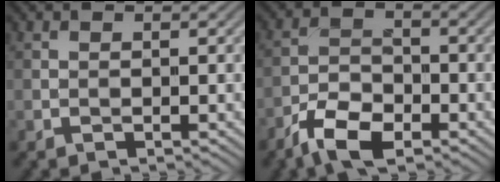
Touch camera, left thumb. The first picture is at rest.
{"total": 6.3, "force": [-4.2, 2.7, 3.8], "torque": [-0.076, -0.002, -0.089]}